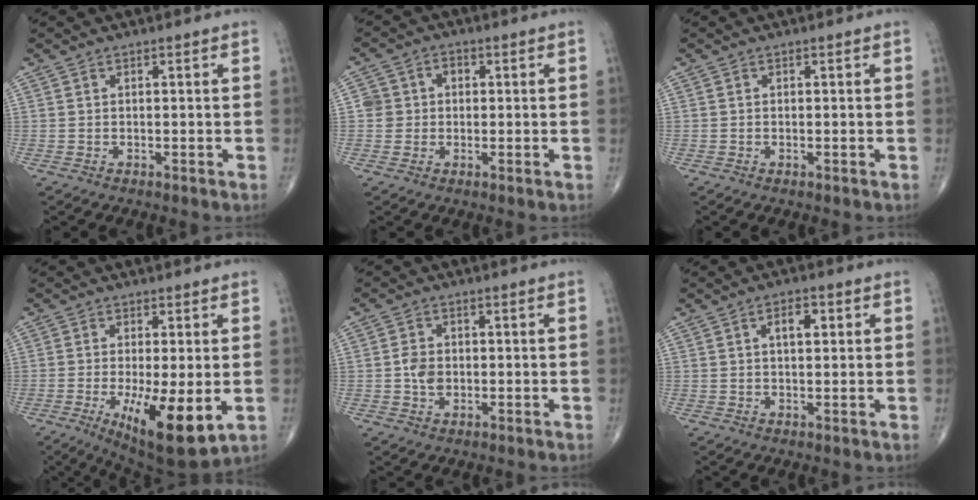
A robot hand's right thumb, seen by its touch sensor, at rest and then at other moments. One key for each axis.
{"total": 4.7, "fx": 0.0, "fy": 4.4, "fz": 1.5, "tx": -0.005, "ty": 0.018, "tz": -0.005}
{"total": 0.0}
{"total": 13.2, "fx": -3.3, "fy": 3.9, "fz": 12.2, "tx": -0.199, "ty": -0.027, "tz": -0.040}
{"total": 3.8, "fx": -0.4, "fy": 2.8, "fz": 2.5, "tx": -0.041, "ty": 0.003, "tz": -0.010}
{"total": 3.9, "fx": 1.1, "fy": 1.9, "fz": 3.2, "tx": -0.046, "ty": 0.003, "tz": 0.015}